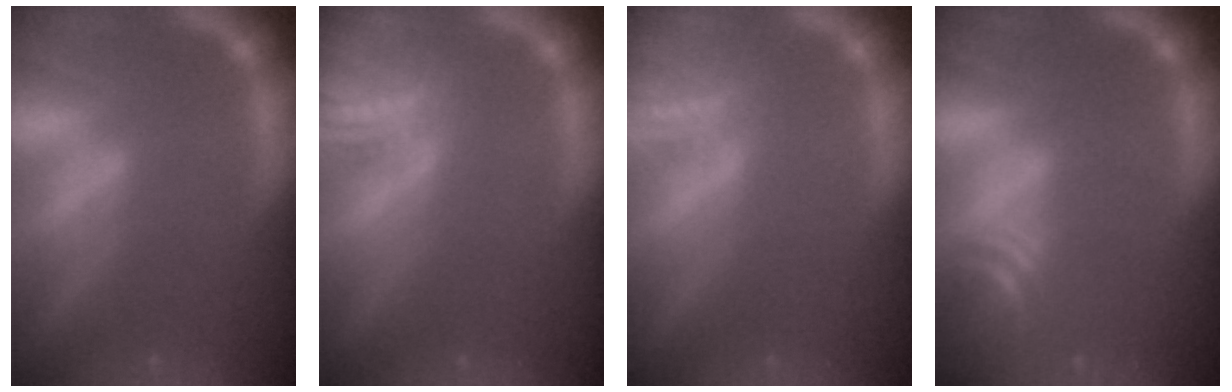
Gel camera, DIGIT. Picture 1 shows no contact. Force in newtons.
{"total": 4.5}
{"total": 3.0}
{"total": 4.5}